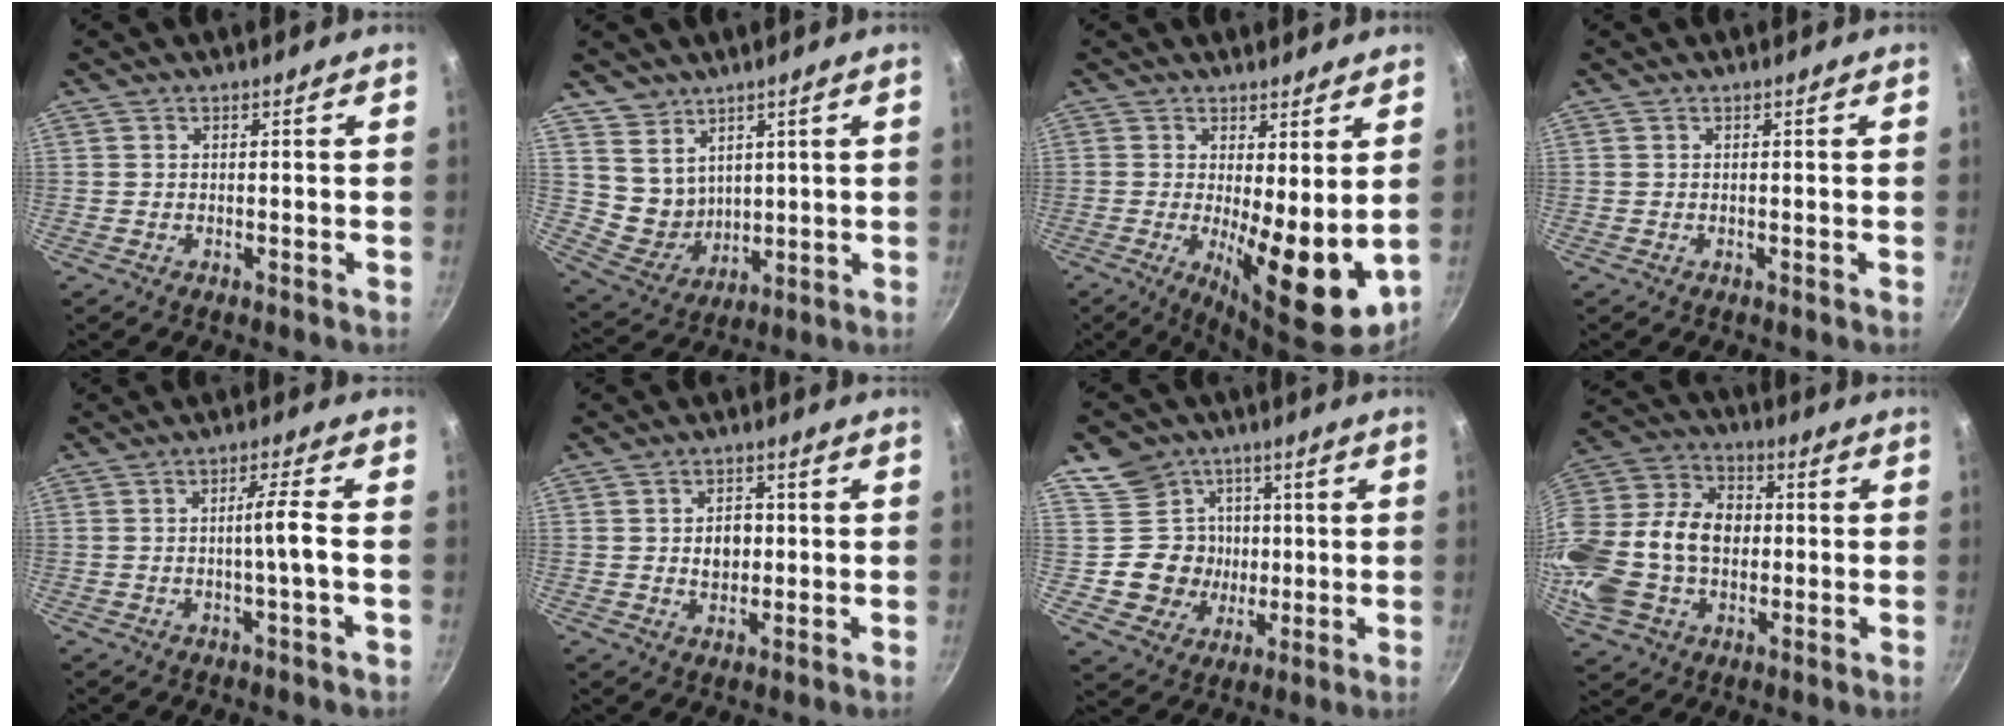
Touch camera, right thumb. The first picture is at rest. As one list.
[{"total": 8.1, "force": [4.6, 6.4, 2.0], "torque": [-0.006, -0.022, 0.105]}, {"total": 12.4, "force": [0.2, 4.2, 11.6], "torque": [-0.149, -0.026, 0.011]}, {"total": 0.0}, {"total": 4.6, "force": [-0.7, -0.5, 4.5], "torque": [-0.082, 0.011, -0.011]}, {"total": 5.2, "force": [0.2, 4.0, 3.4], "torque": [-0.031, -0.001, 0.004]}, {"total": 12.9, "force": [1.1, 12.5, 3.2], "torque": [-0.018, 0.004, 0.015]}, {"total": 24.1, "force": [-0.7, 18.0, 16.0], "torque": [-0.322, 0.044, -0.012]}]